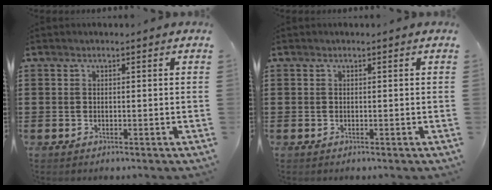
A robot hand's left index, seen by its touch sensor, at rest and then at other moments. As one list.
[{"total": 0.0}]